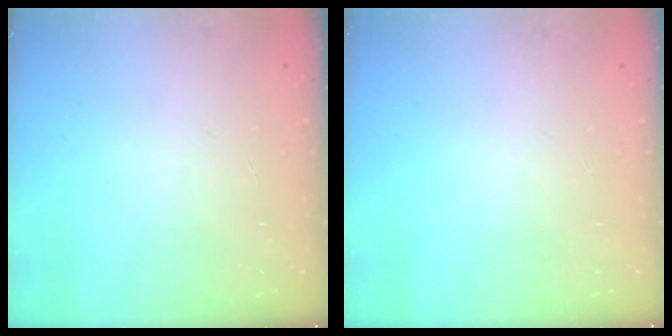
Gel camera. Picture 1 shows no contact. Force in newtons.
{"total": 0.0}